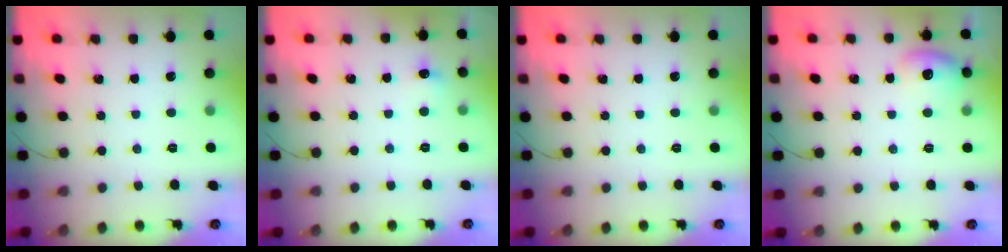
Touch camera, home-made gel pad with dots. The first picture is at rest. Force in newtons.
{"total": 4.5, "press": 4.3, "slide": 1.3}
{"total": 0.0}
{"total": 8.5, "press": 8.4, "slide": 1.3}